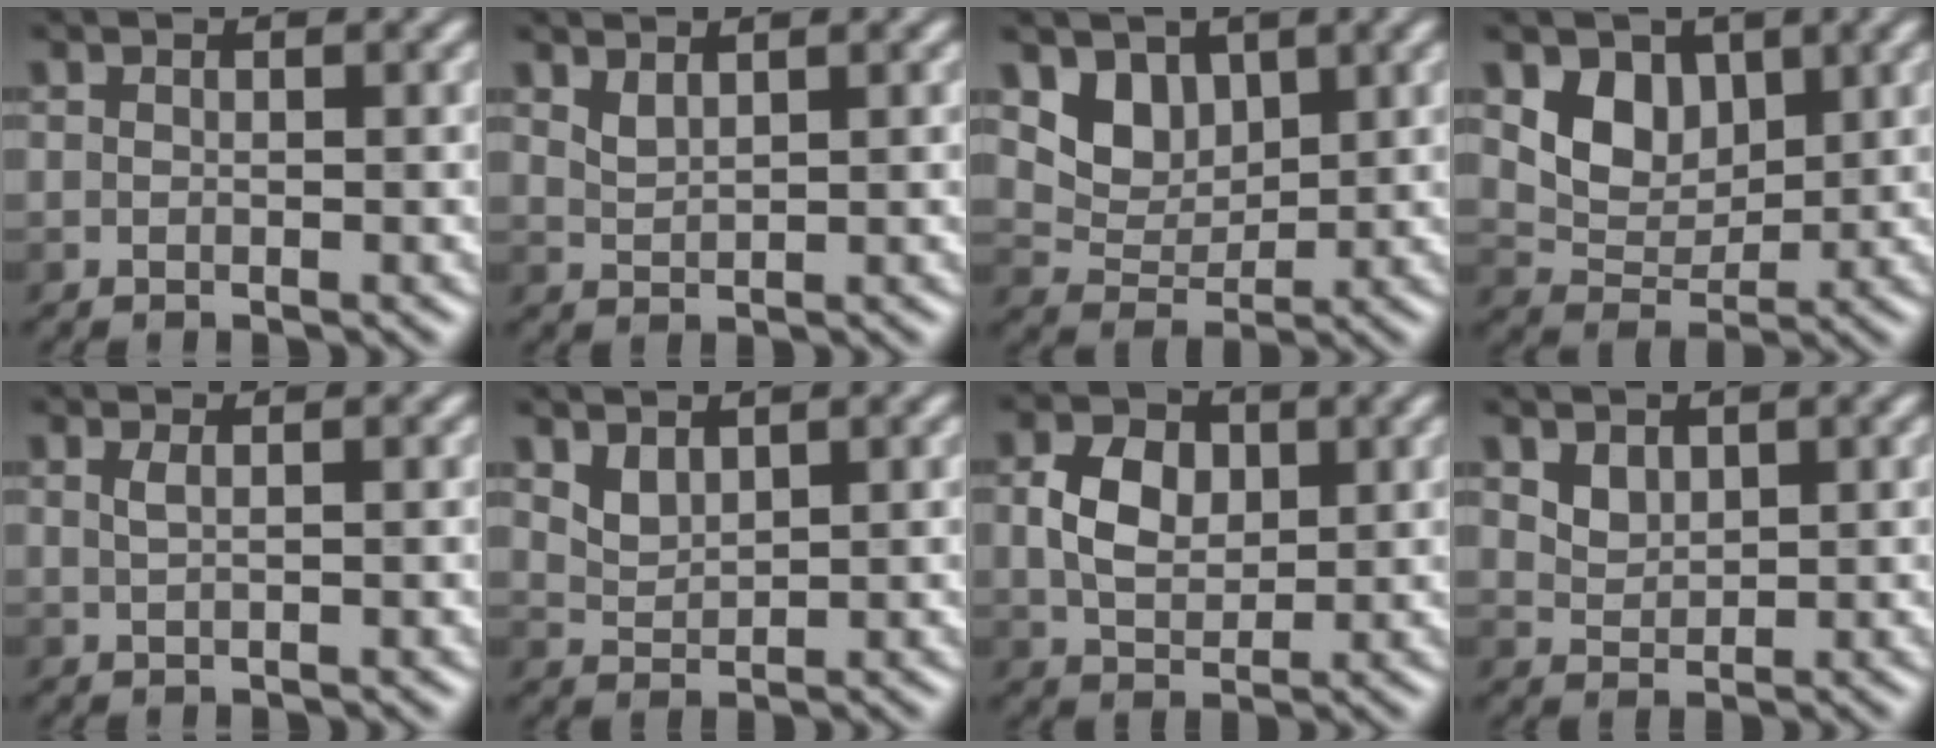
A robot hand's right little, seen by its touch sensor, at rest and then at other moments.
{"total": 1.3, "force": [1.1, 0.3, 0.6], "torque": [-0.017, -0.002, 0.026]}
{"total": 4.2, "force": [2.2, 3.0, 2.0], "torque": [-0.045, -0.025, 0.051]}
{"total": 4.5, "force": [1.8, 3.3, 2.5], "torque": [-0.050, -0.011, 0.032]}
{"total": 1.1, "force": [0.4, 0.4, 0.9], "torque": [-0.012, 0.002, 0.006]}
{"total": 1.8, "force": [1.3, 0.9, 0.8], "torque": [-0.020, -0.004, 0.033]}
{"total": 4.4, "force": [0.9, 3.2, 2.9], "torque": [-0.063, 0.001, 0.014]}
{"total": 1.7, "force": [1.1, 1.1, 0.7], "torque": [-0.015, -0.003, 0.027]}